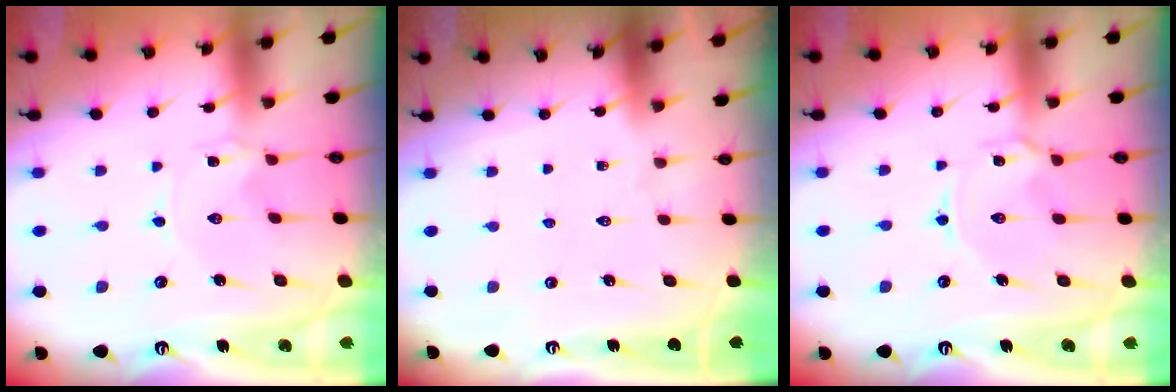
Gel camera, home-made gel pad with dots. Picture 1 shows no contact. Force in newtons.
{"total": 0.0}
{"total": 3.0, "press": 2.9, "slide": 0.4}